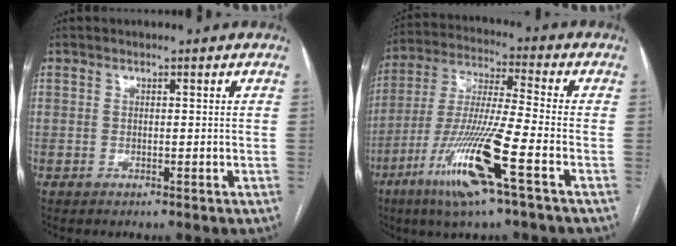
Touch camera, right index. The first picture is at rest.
{"total": 15.0, "force": [-7.1, -0.1, 13.2], "torque": [-0.276, -0.026, -0.134]}